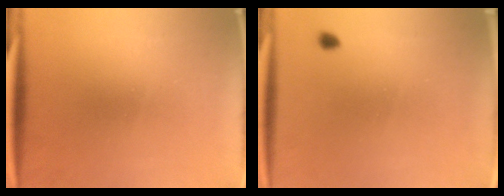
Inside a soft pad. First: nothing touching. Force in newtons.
{"total": 0.9}